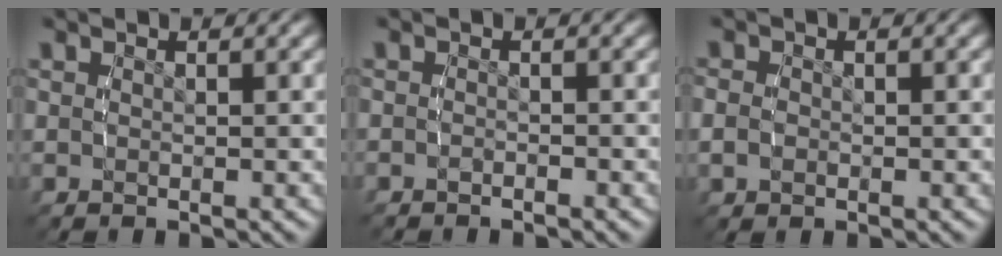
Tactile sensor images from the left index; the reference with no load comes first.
{"total": 1.5, "force": [-1.4, 0.5, -0.2], "torque": [-0.004, -0.009, -0.021]}
{"total": 1.7, "force": [-0.7, 1.4, 0.8], "torque": [-0.024, -0.008, -0.009]}